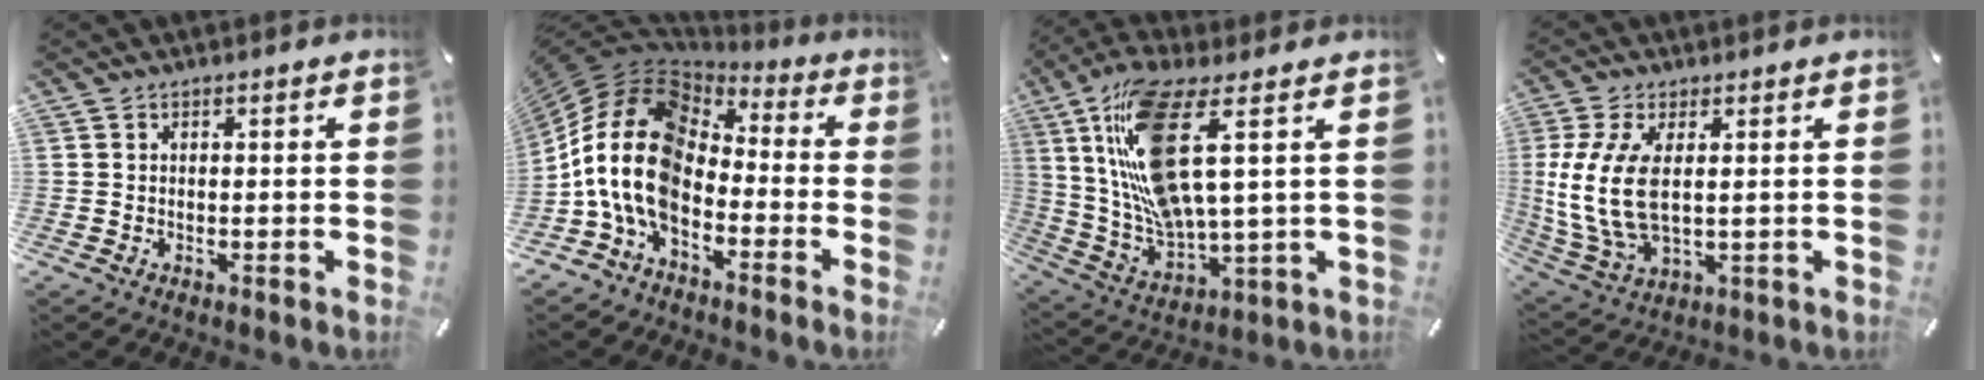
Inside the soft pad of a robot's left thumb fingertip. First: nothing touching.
{"total": 16.8, "force": [-5.1, 10.8, 11.8], "torque": [-0.273, 0.012, -0.099]}
{"total": 18.2, "force": [6.6, 5.3, 16.1], "torque": [-0.363, -0.027, 0.099]}
{"total": 11.9, "force": [1.6, 6.0, 10.1], "torque": [-0.236, -0.015, 0.030]}